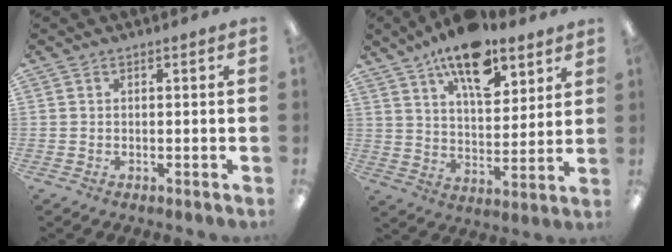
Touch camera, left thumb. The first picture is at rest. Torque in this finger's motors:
{"motor_torque": [0.72, 0.44, 1.75, -1.02, 0.14]}